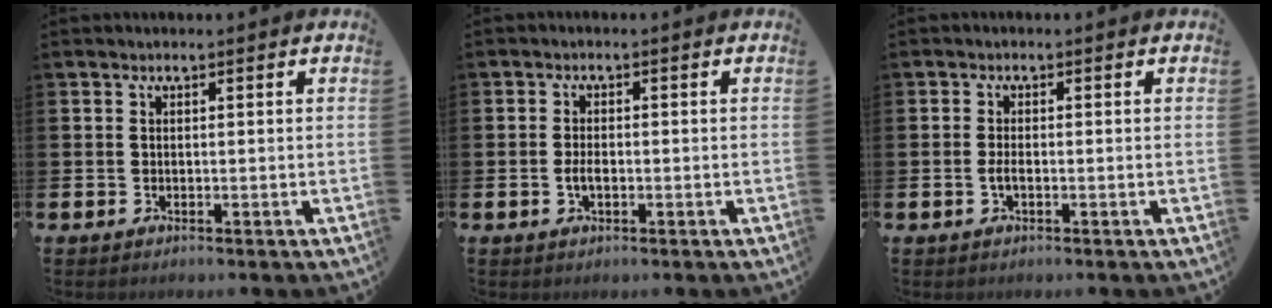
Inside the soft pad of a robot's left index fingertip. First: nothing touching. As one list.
[{"total": 2.1, "force": [-0.5, 1.1, 1.7], "torque": [-0.028, 0.000, -0.011]}, {"total": 1.3, "force": [-0.5, 0.4, 1.2], "torque": [-0.018, -0.001, -0.011]}]